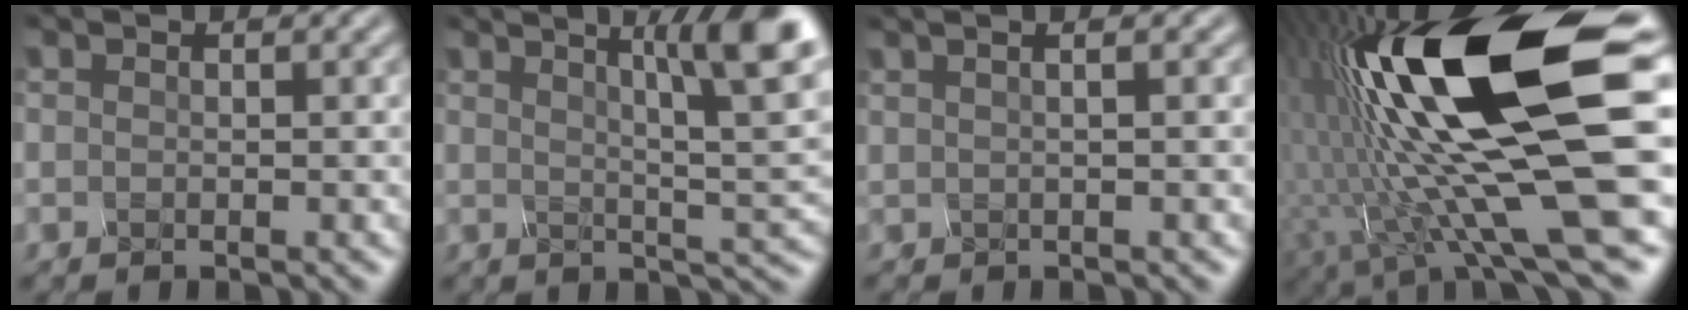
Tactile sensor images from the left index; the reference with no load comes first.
{"total": 9.0, "force": [3.1, 1.0, 8.4], "torque": [-0.096, 0.011, 0.070]}
{"total": 2.3, "force": [1.2, 0.7, 1.9], "torque": [-0.011, 0.023, -0.003]}
{"total": 17.5, "force": [2.4, 4.3, 16.8], "torque": [-0.322, 0.013, 0.062]}